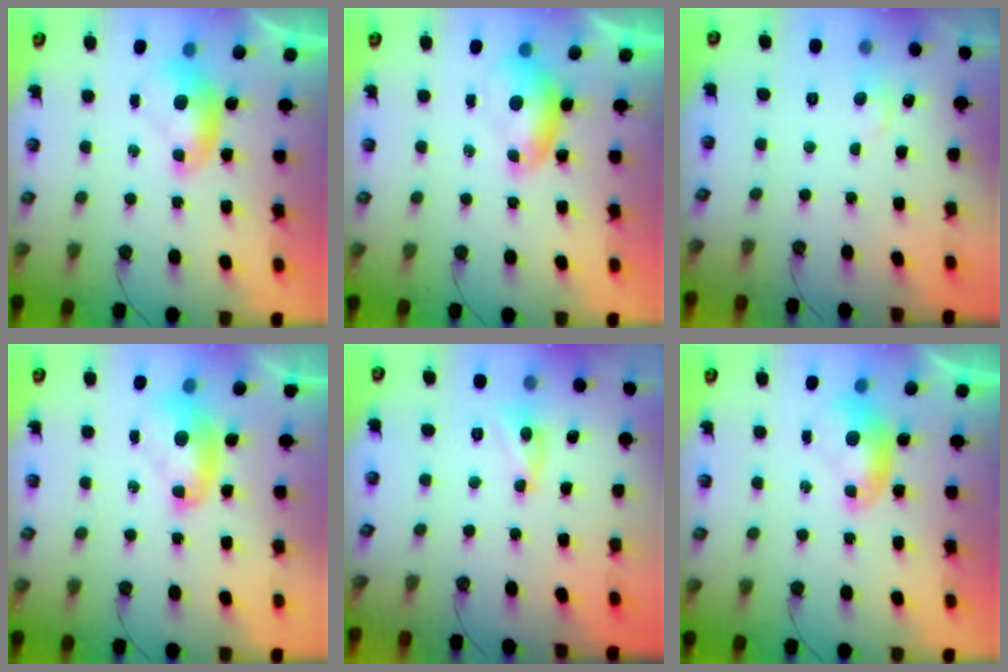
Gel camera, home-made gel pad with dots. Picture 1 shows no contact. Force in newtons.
{"total": 0.0}
{"total": 0.9, "press": 0.4, "slide": 0.8}
{"total": 1.8, "press": 1.8, "slide": 0.0}
{"total": 3.1, "press": 3.1, "slide": 0.3}
{"total": 0.0}